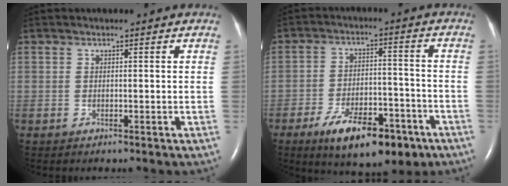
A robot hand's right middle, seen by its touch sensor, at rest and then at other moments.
{"total": 13.2, "force": [-7.9, 5.2, 9.2], "torque": [-0.142, 0.000, -0.117]}